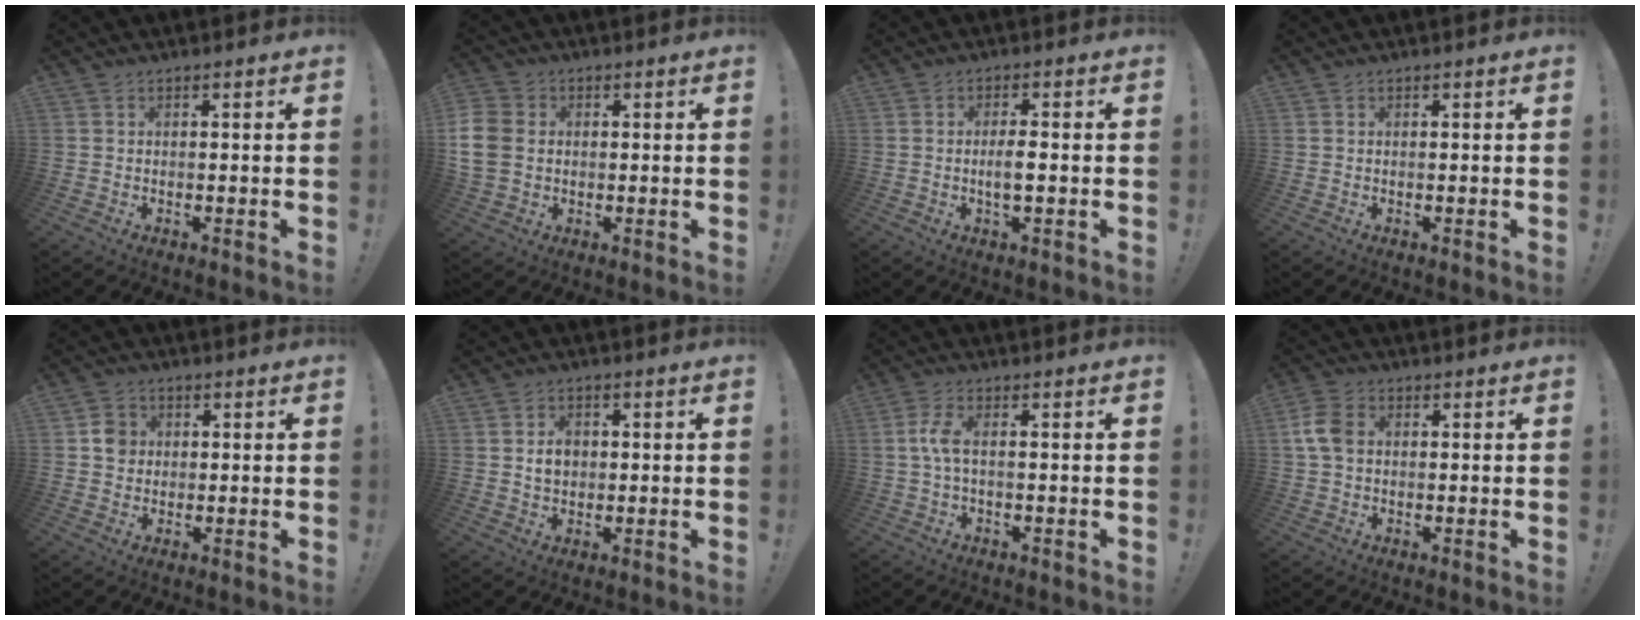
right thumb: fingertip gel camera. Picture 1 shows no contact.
{"total": 9.2, "force": [0.3, 7.5, 5.2], "torque": [-0.114, 0.000, 0.008]}
{"total": 4.1, "force": [-0.8, 1.1, 3.8], "torque": [-0.073, 0.002, -0.018]}
{"total": 0.0}
{"total": 4.6, "force": [0.5, 4.3, 1.6], "torque": [-0.010, 0.002, 0.007]}
{"total": 4.6, "force": [0.2, 3.6, 2.8], "torque": [-0.033, 0.000, -0.001]}
{"total": 4.9, "force": [0.0, 1.3, 4.7], "torque": [-0.091, -0.002, -0.001]}
{"total": 7.4, "force": [0.9, 5.2, 5.1], "torque": [-0.110, 0.010, 0.019]}